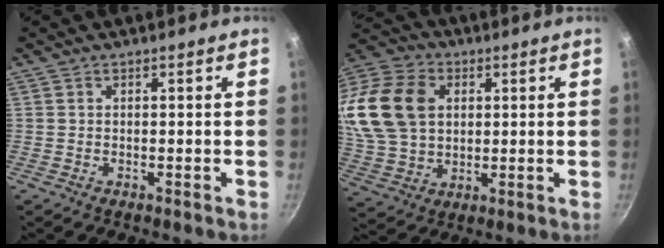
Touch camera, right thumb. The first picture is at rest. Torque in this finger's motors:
{"motor_torque": [0.01, 0.83, 0.59, -0.33, 0.21]}